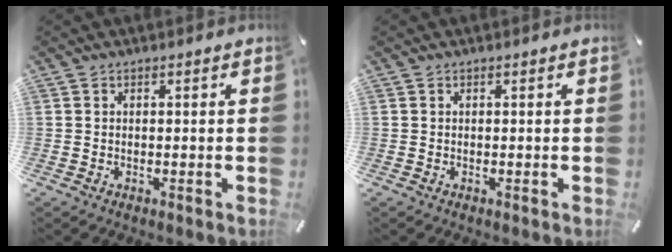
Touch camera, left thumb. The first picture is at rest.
{"total": 0.0}